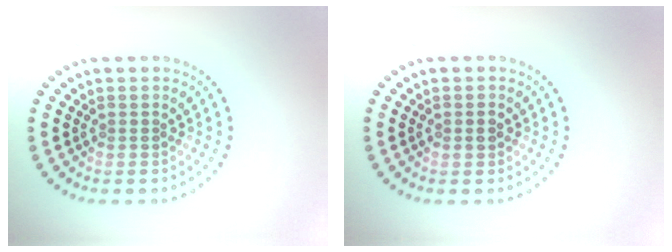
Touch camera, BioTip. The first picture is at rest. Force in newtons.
{"total": 1.2, "press": 1.2, "slide": 0.1}